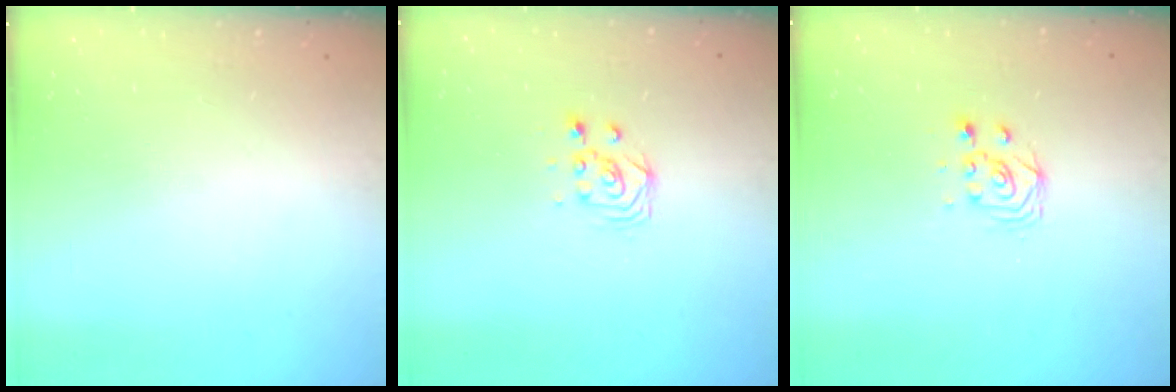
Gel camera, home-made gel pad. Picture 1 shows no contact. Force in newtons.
{"total": 2.9, "press": 2.9, "slide": 0.4}
{"total": 2.8, "press": 2.5, "slide": 1.3}